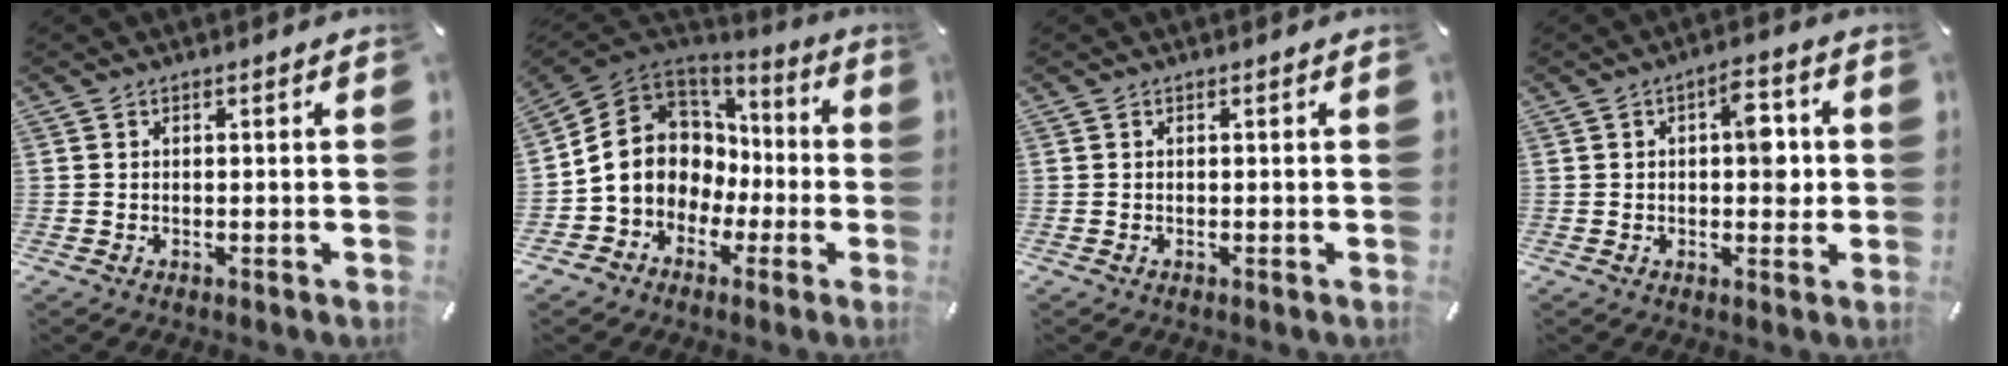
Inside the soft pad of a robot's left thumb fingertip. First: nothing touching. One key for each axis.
{"total": 12.6, "fx": -1.5, "fy": 11.7, "fz": 4.3, "tx": -0.099, "ty": 0.000, "tz": -0.021}
{"total": 0.0}
{"total": 8.3, "fx": 0.8, "fy": 4.3, "fz": 7.0, "tx": -0.073, "ty": -0.004, "tz": 0.003}